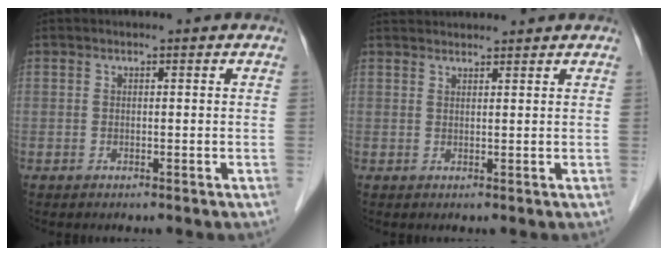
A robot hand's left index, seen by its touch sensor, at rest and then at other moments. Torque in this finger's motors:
{"motor_torque": [-0.24, -0.73, 0.14, 0.07]}